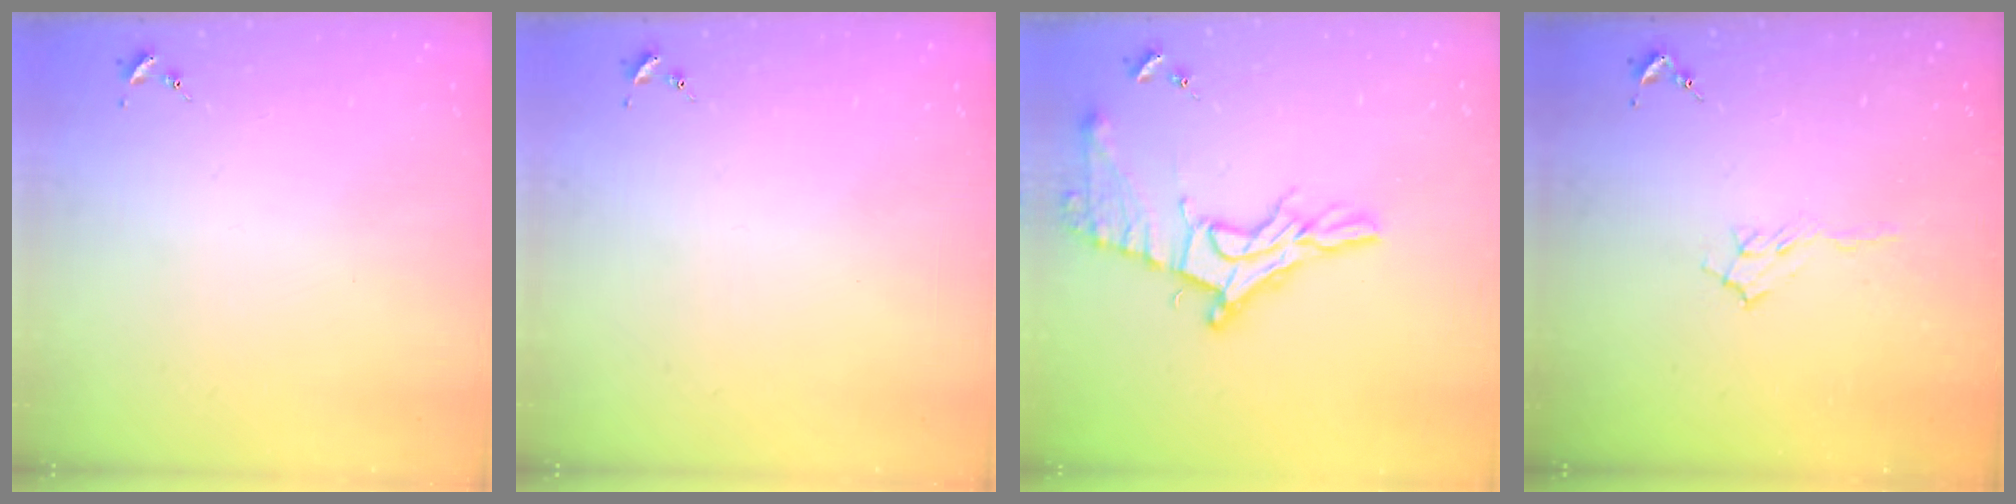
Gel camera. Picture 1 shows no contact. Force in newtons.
{"total": 0.0}
{"total": 14.4, "press": 14.4, "slide": 1.1}
{"total": 5.6, "press": 5.6, "slide": 0.8}